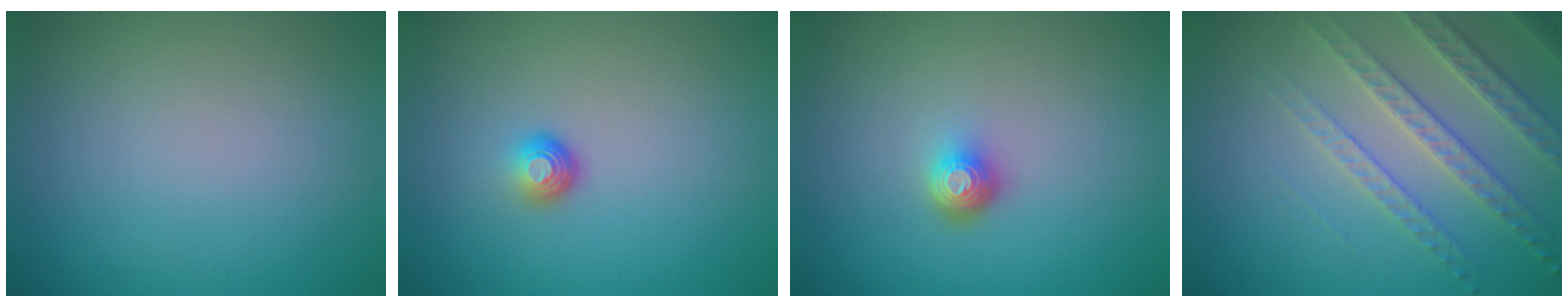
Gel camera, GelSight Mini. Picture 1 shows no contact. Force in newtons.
{"total": 1.8, "press": 1.1, "slide": 1.4}
{"total": 1.9, "press": 1.4, "slide": 1.3}
{"total": 4.4, "press": 3.9, "slide": 1.9}